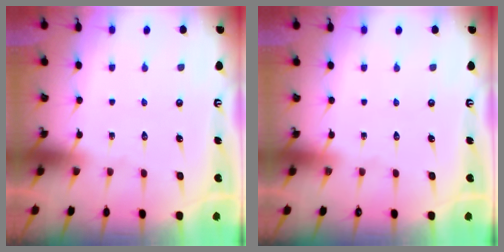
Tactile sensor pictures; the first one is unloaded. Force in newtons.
{"total": 0.0}